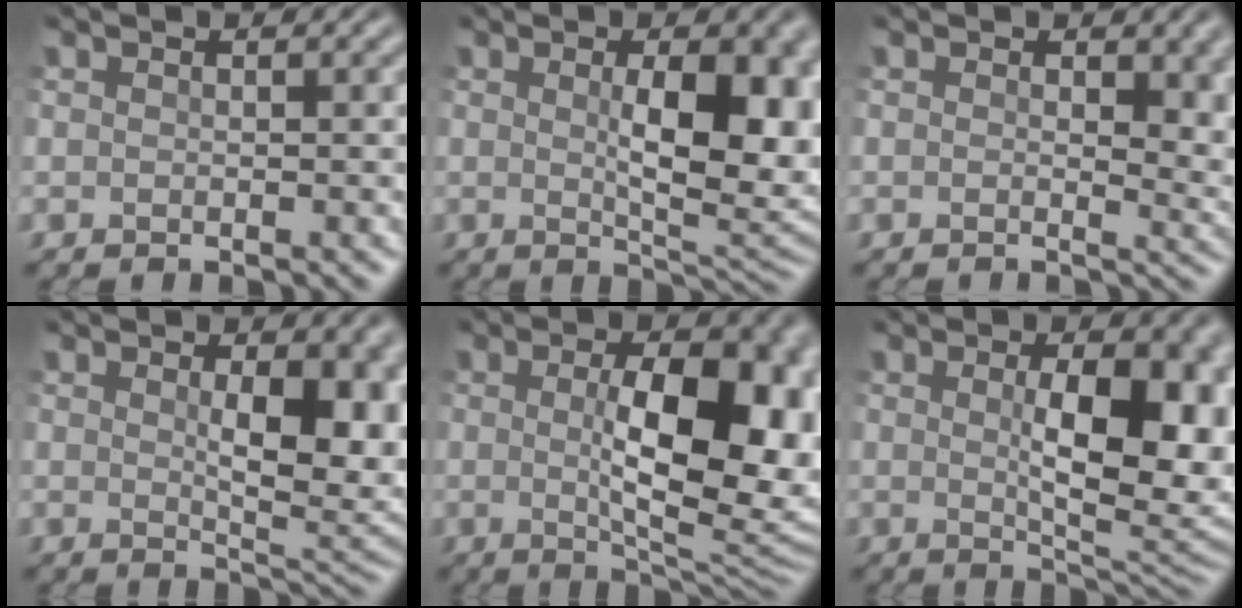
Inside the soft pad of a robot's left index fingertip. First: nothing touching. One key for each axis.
{"total": 9.1, "fx": 0.5, "fy": 3.3, "fz": 8.5, "tx": -0.119, "ty": -0.006, "tz": 0.016}
{"total": 4.6, "fx": 0.9, "fy": 2.2, "fz": 4.0, "tx": -0.030, "ty": -0.007, "tz": 0.017}
{"total": 7.5, "fx": 0.8, "fy": 2.8, "fz": 6.9, "tx": -0.096, "ty": -0.010, "tz": 0.022}
{"total": 12.4, "fx": 0.3, "fy": 4.9, "fz": 11.3, "tx": -0.136, "ty": -0.001, "tz": 0.012}
{"total": 10.1, "fx": 0.5, "fy": 3.8, "fz": 9.3, "tx": -0.124, "ty": -0.006, "tz": 0.015}